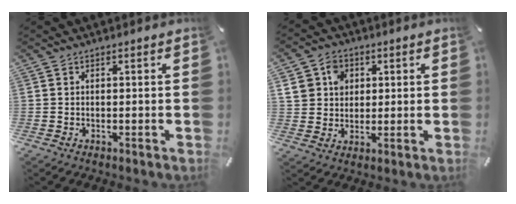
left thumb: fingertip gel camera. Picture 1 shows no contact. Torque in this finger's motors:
{"motor_torque": [0.96, 1.09, 0.31, -0.58, 0.01]}